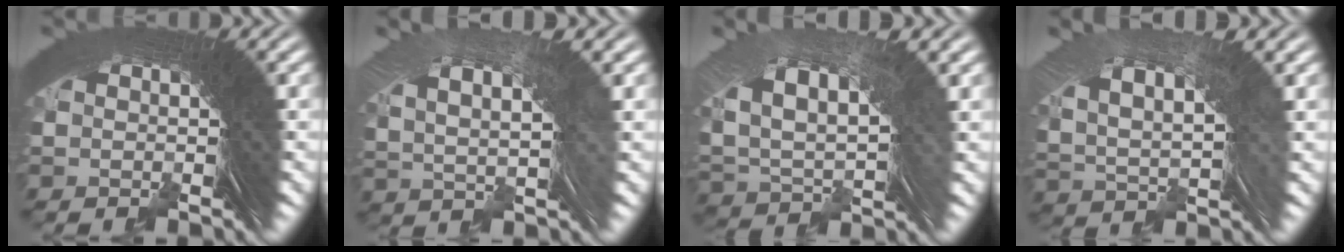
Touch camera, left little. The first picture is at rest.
{"total": 5.0, "force": [2.2, 2.0, 4.1], "torque": [-0.059, 0.020, 0.033]}
{"total": 7.3, "force": [1.8, 4.2, 5.6], "torque": [-0.103, 0.001, 0.035]}
{"total": 5.9, "force": [2.2, 3.0, 4.5], "torque": [-0.078, 0.012, 0.034]}